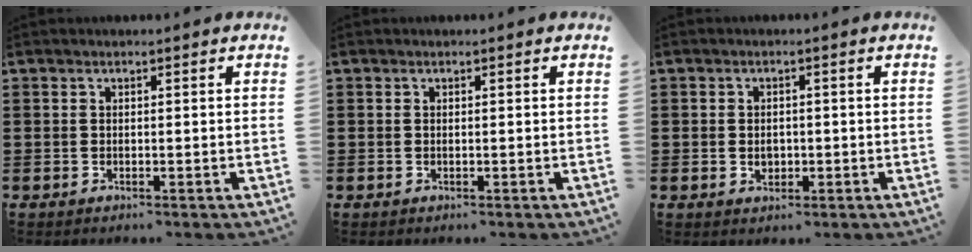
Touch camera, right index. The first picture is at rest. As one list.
[{"total": 0.0}, {"total": 1.8, "force": [-0.2, 1.3, 1.1], "torque": [-0.024, 0.003, -0.005]}]